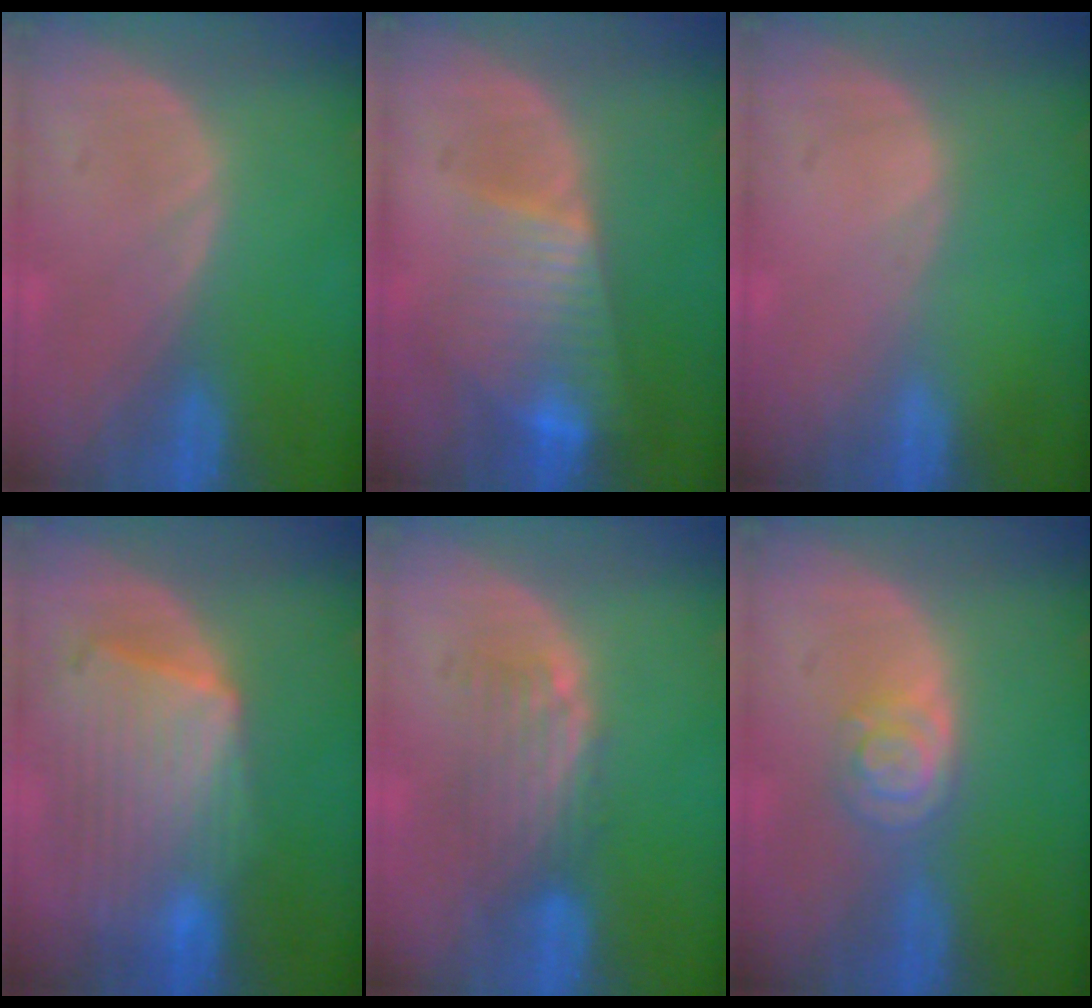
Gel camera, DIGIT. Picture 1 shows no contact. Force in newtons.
{"total": 7.9, "press": 6.8, "slide": 4.0}
{"total": 0.0}
{"total": 10.7, "press": 9.3, "slide": 5.3}
{"total": 5.0, "press": 4.2, "slide": 2.7}
{"total": 4.3, "press": 3.9, "slide": 1.9}